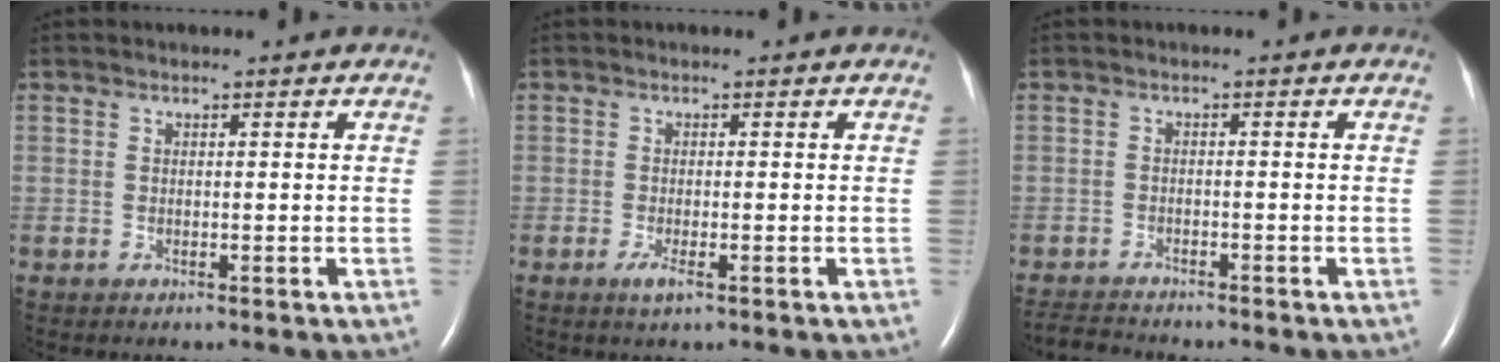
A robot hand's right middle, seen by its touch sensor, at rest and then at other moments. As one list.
[{"total": 1.7, "force": [-0.9, 0.3, 1.4], "torque": [-0.033, -0.004, -0.016]}, {"total": 4.4, "force": [-4.3, 0.4, 0.8], "torque": [-0.013, -0.016, -0.071]}]